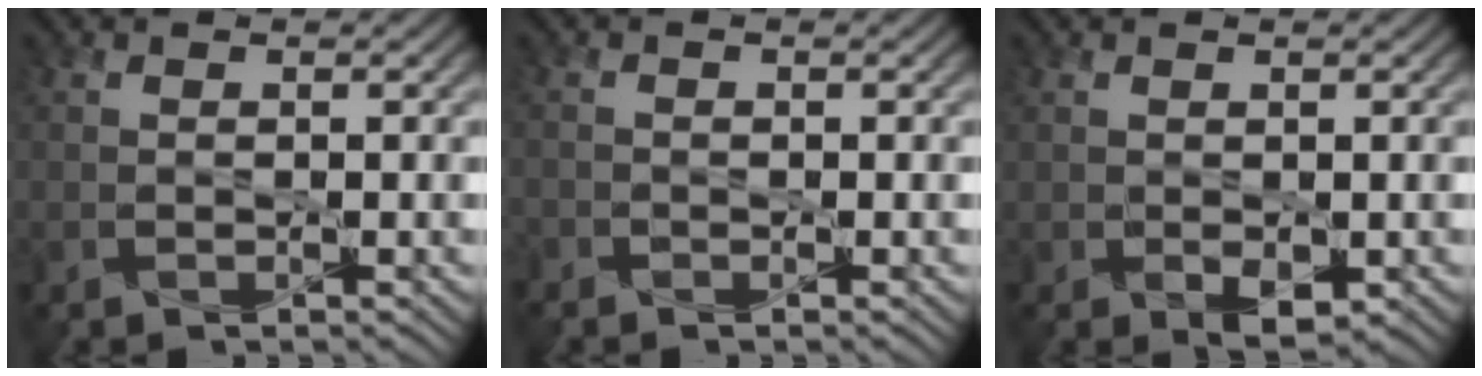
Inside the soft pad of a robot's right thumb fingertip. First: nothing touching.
{"total": 1.0, "force": [-1.0, 0.3, 0.2], "torque": [-0.007, -0.004, -0.024]}
{"total": 1.9, "force": [-0.3, 1.1, 1.5], "torque": [-0.031, -0.008, 0.001]}